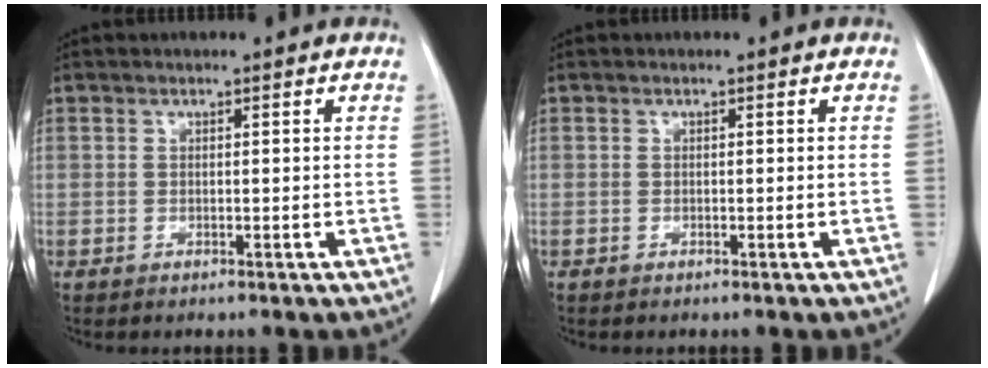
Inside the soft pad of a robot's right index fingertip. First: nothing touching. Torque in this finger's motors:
{"motor_torque": [-0.01, 0.00, 0.00, -0.03]}